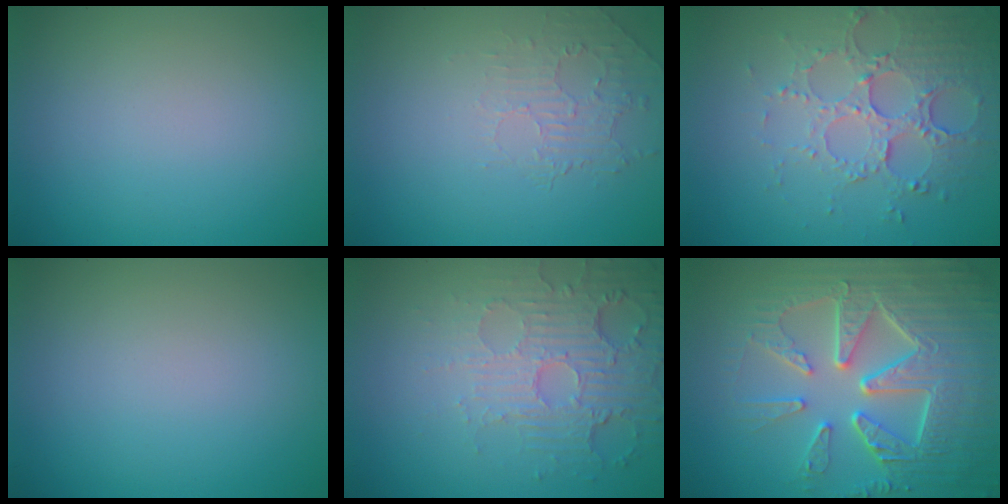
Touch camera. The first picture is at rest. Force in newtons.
{"total": 2.0, "press": 0.6, "slide": 1.9}
{"total": 5.3, "press": 3.9, "slide": 3.6}
{"total": 0.0}
{"total": 5.6, "press": 3.5, "slide": 4.3}
{"total": 9.4, "press": 6.7, "slide": 6.5}